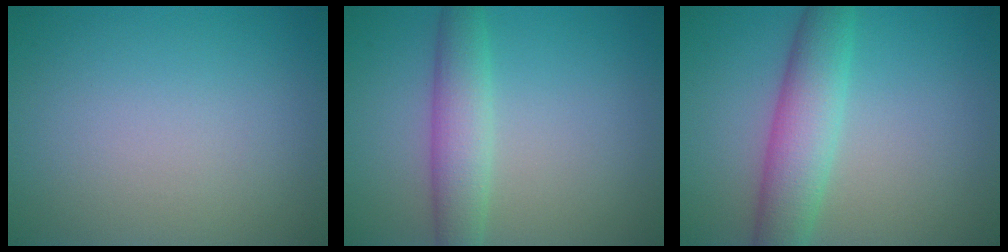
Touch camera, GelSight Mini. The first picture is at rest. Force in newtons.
{"total": 3.9, "press": 3.9, "slide": 0.1}
{"total": 5.3, "press": 5.3, "slide": 0.0}